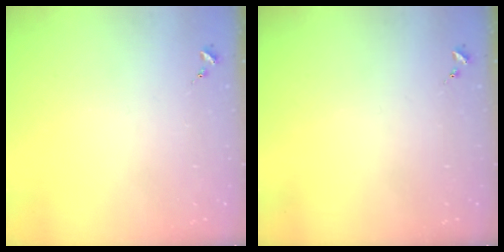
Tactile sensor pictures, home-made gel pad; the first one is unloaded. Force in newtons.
{"total": 0.0}